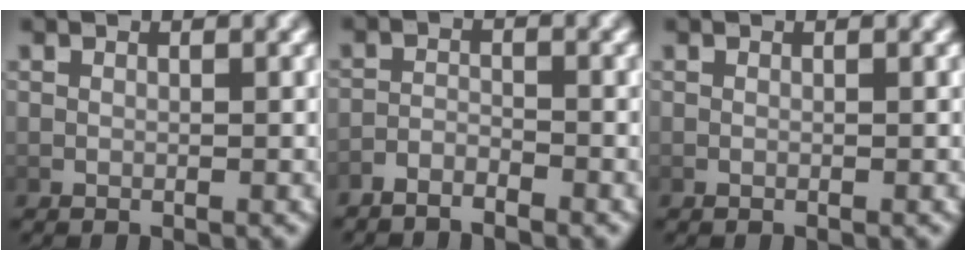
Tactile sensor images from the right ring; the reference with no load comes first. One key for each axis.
{"total": 2.7, "fx": -2.6, "fy": 0.5, "fz": 0.4, "tx": -0.007, "ty": -0.005, "tz": -0.049}
{"total": 0.0}